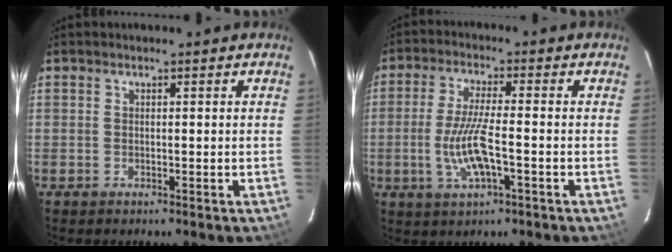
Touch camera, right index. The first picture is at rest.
{"total": 8.6, "force": [-2.4, 1.8, 8.1], "torque": [-0.165, -0.007, -0.047]}